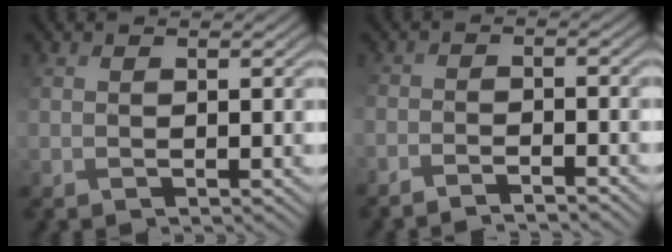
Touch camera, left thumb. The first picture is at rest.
{"total": 3.5, "force": [-3.4, 0.1, 0.7], "torque": [-0.010, 0.001, -0.065]}